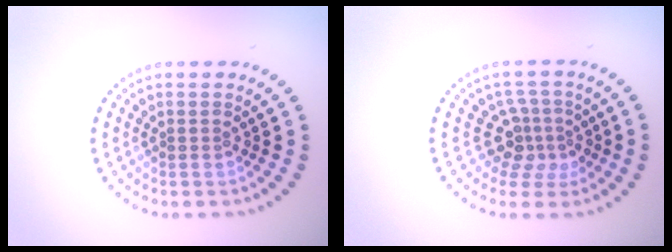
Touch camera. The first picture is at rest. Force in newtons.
{"total": 3.3, "press": 2.3, "slide": 2.3}